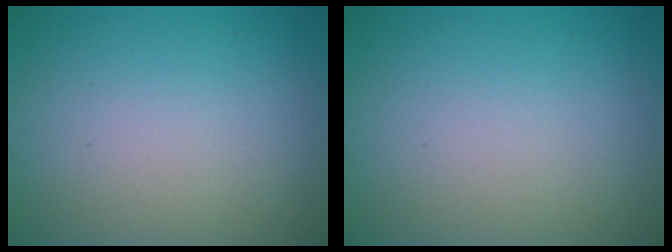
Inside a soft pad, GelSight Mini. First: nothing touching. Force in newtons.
{"total": 0.0}